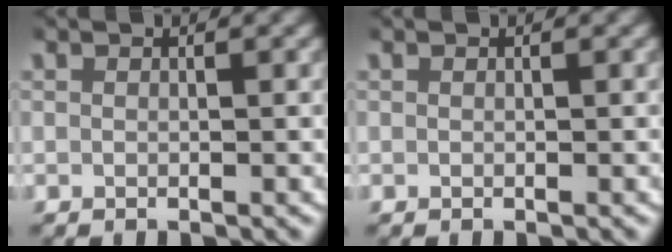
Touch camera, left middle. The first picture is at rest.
{"total": 0.0}